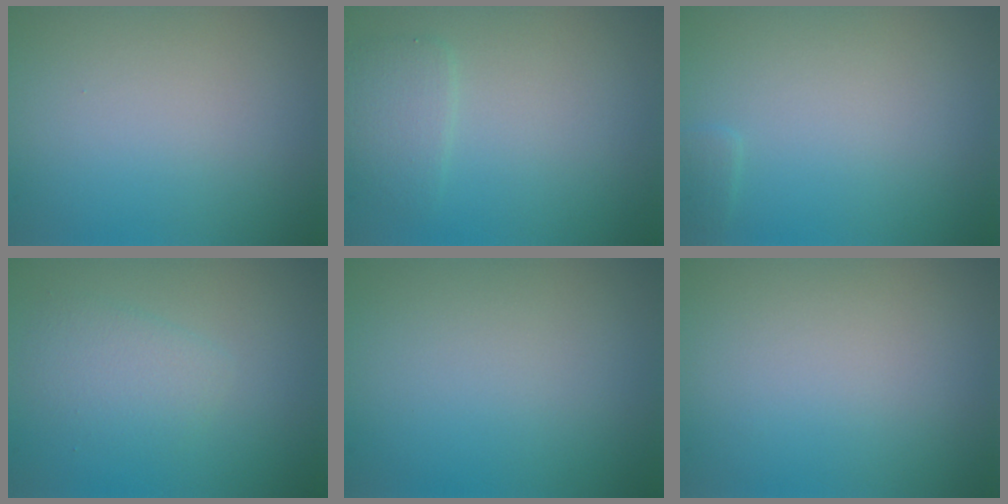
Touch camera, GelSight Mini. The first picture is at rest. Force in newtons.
{"total": 2.0, "press": 2.0, "slide": 0.2}
{"total": 0.9, "press": 0.9, "slide": 0.0}
{"total": 2.3, "press": 2.3, "slide": 0.0}
{"total": 0.0}
{"total": 0.0}